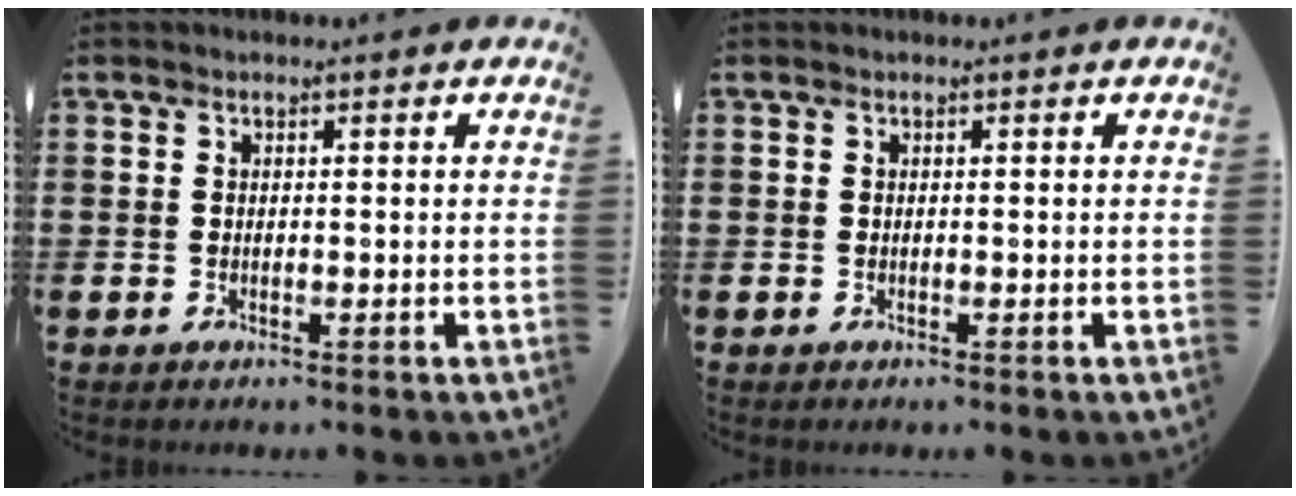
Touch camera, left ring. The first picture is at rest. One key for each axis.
{"total": 0.0}